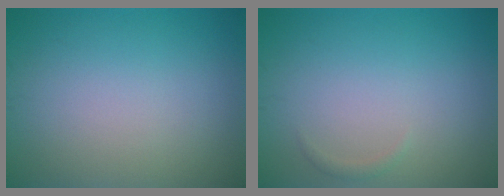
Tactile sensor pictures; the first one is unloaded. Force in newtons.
{"total": 0.6, "press": 0.6, "slide": 0.0}